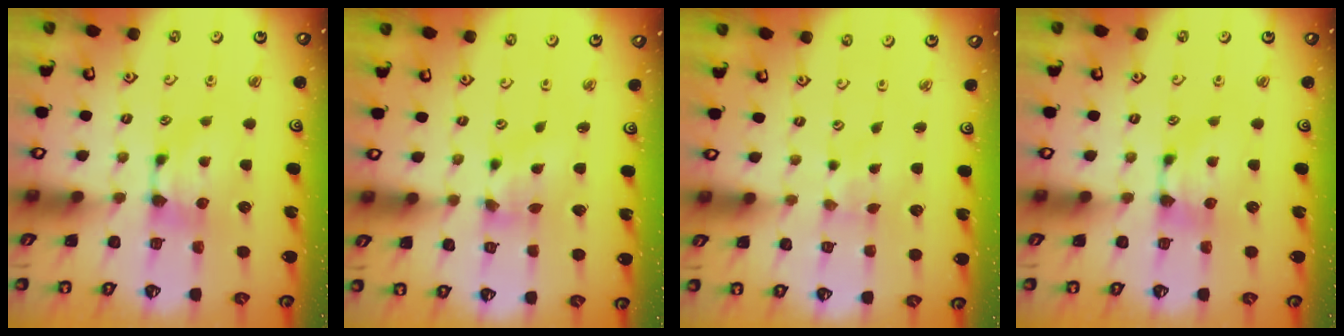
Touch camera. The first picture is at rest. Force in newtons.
{"total": 2.0, "press": 1.5, "slide": 1.3}
{"total": 4.1, "press": 4.0, "slide": 0.6}
{"total": 0.0}